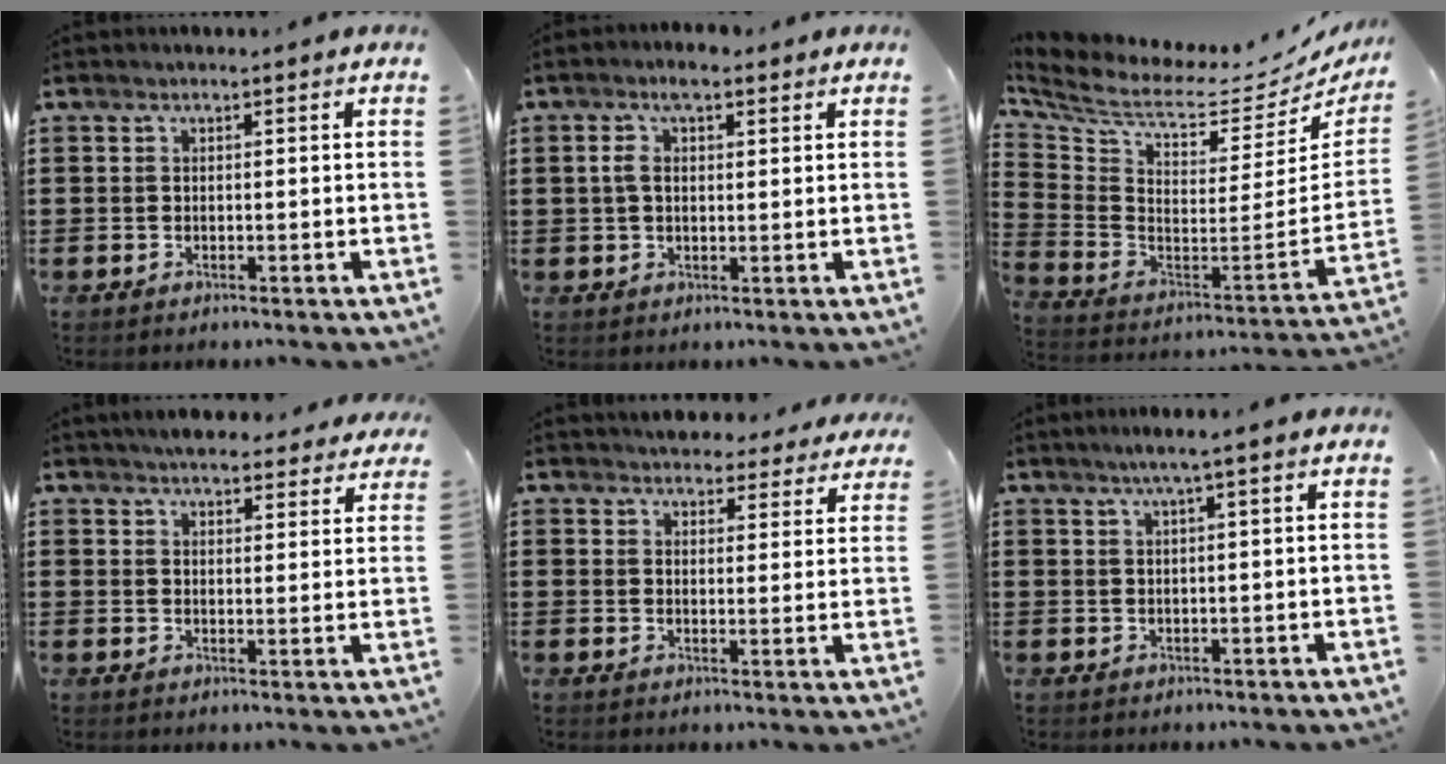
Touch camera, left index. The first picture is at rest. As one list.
[{"total": 4.5, "force": [1.8, 1.8, 3.7], "torque": [-0.077, 0.010, 0.030]}, {"total": 6.2, "force": [4.1, 2.2, 4.1], "torque": [-0.104, -0.048, 0.065]}, {"total": 4.4, "force": [4.1, 0.8, 1.4], "torque": [-0.031, -0.015, 0.075]}, {"total": 3.8, "force": [3.7, 0.8, 0.4], "torque": [-0.013, -0.016, 0.068]}, {"total": 2.1, "force": [0.9, -0.4, 1.9], "torque": [-0.037, -0.002, 0.015]}]